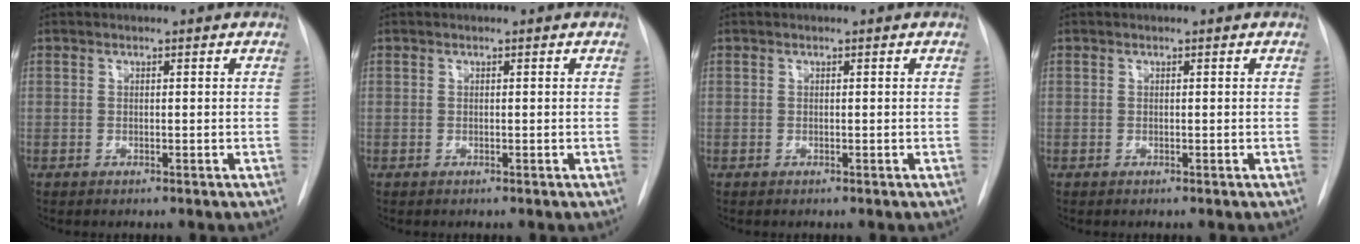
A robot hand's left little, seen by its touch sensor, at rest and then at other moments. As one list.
[{"total": 0.0}, {"total": 0.0}, {"total": 0.0}]